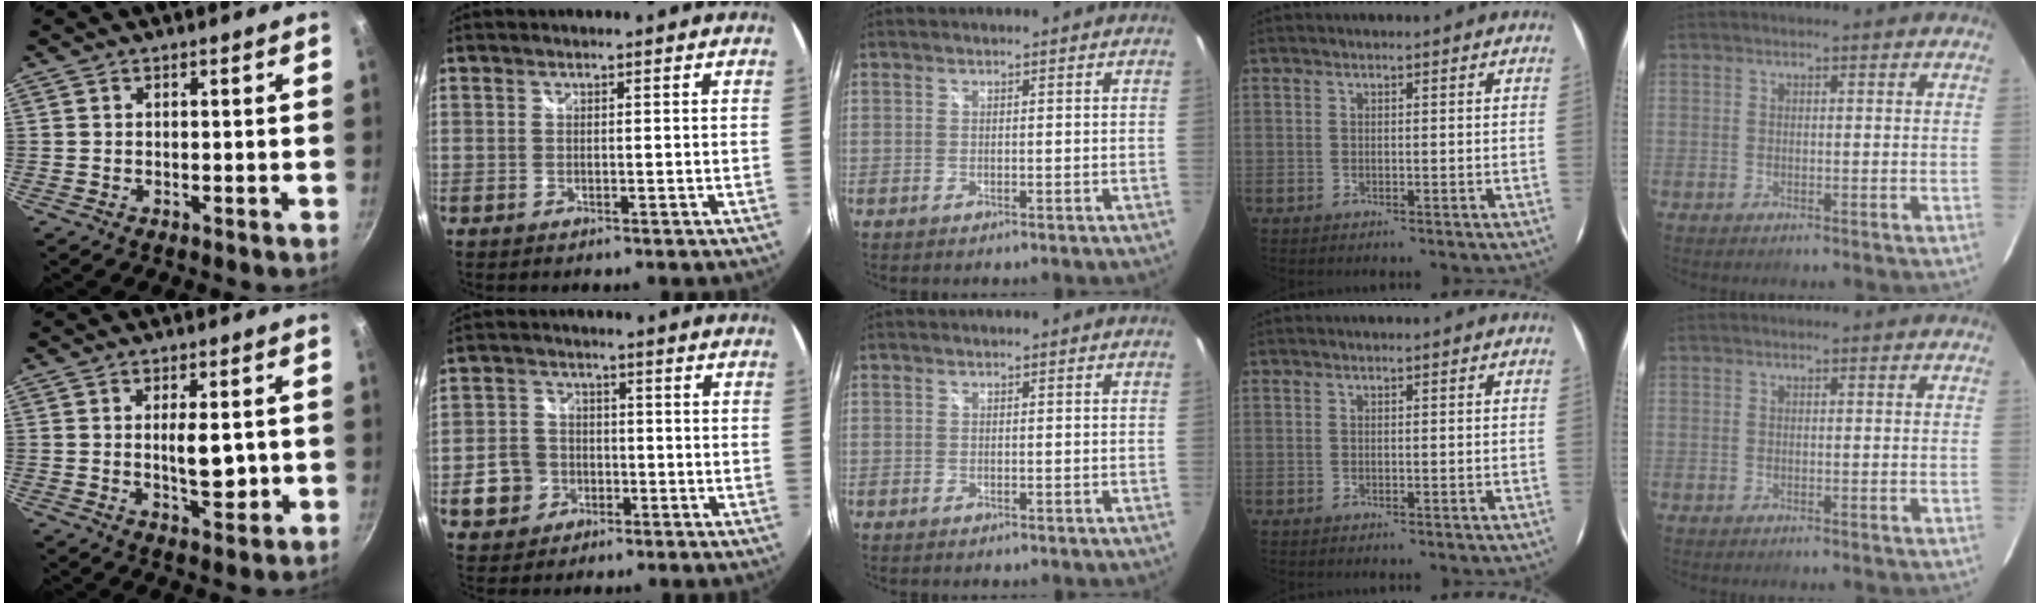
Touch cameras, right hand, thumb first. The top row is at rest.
{"thumb": {"total": 6.4, "force": [-0.1, 2.5, 5.9], "torque": [-0.074, -0.010, 0.003]}, "index": {"total": 7.3, "force": [-2.2, 6.7, 1.9], "torque": [-0.052, 0.012, -0.037]}}